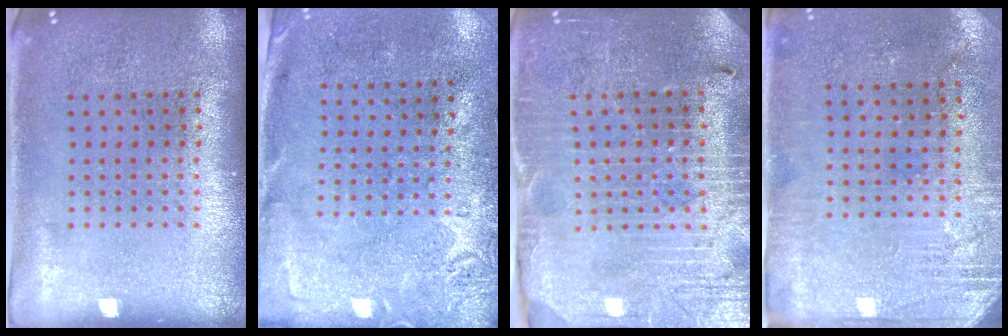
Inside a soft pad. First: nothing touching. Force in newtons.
{"total": 2.8, "press": 2.2, "slide": 1.8}
{"total": 3.8, "press": 3.7, "slide": 0.9}
{"total": 2.8, "press": 2.5, "slide": 1.2}